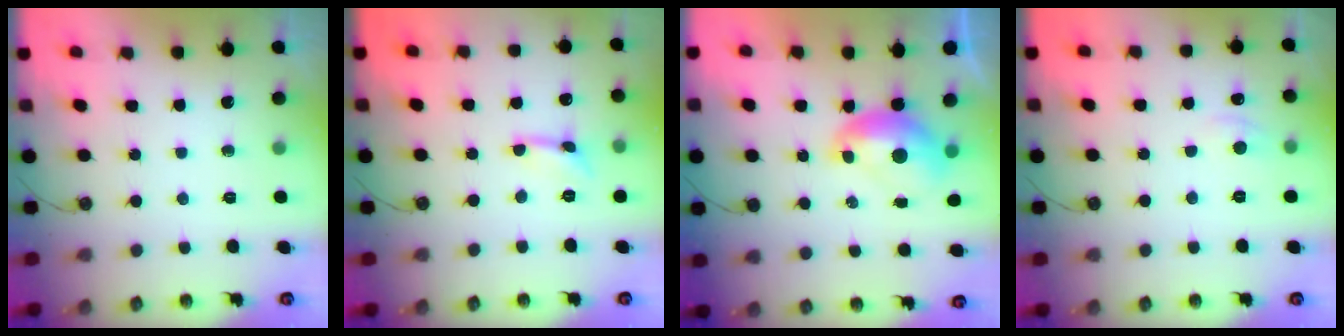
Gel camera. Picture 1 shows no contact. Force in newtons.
{"total": 1.6, "press": 1.5, "slide": 0.4}
{"total": 1.7, "press": 1.7, "slide": 0.4}
{"total": 0.8, "press": 0.5, "slide": 0.6}